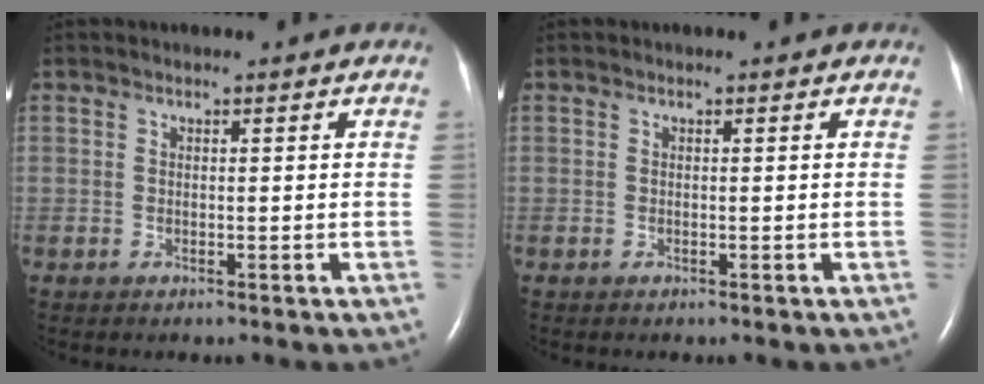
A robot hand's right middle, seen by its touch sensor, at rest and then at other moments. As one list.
[{"total": 0.0}]